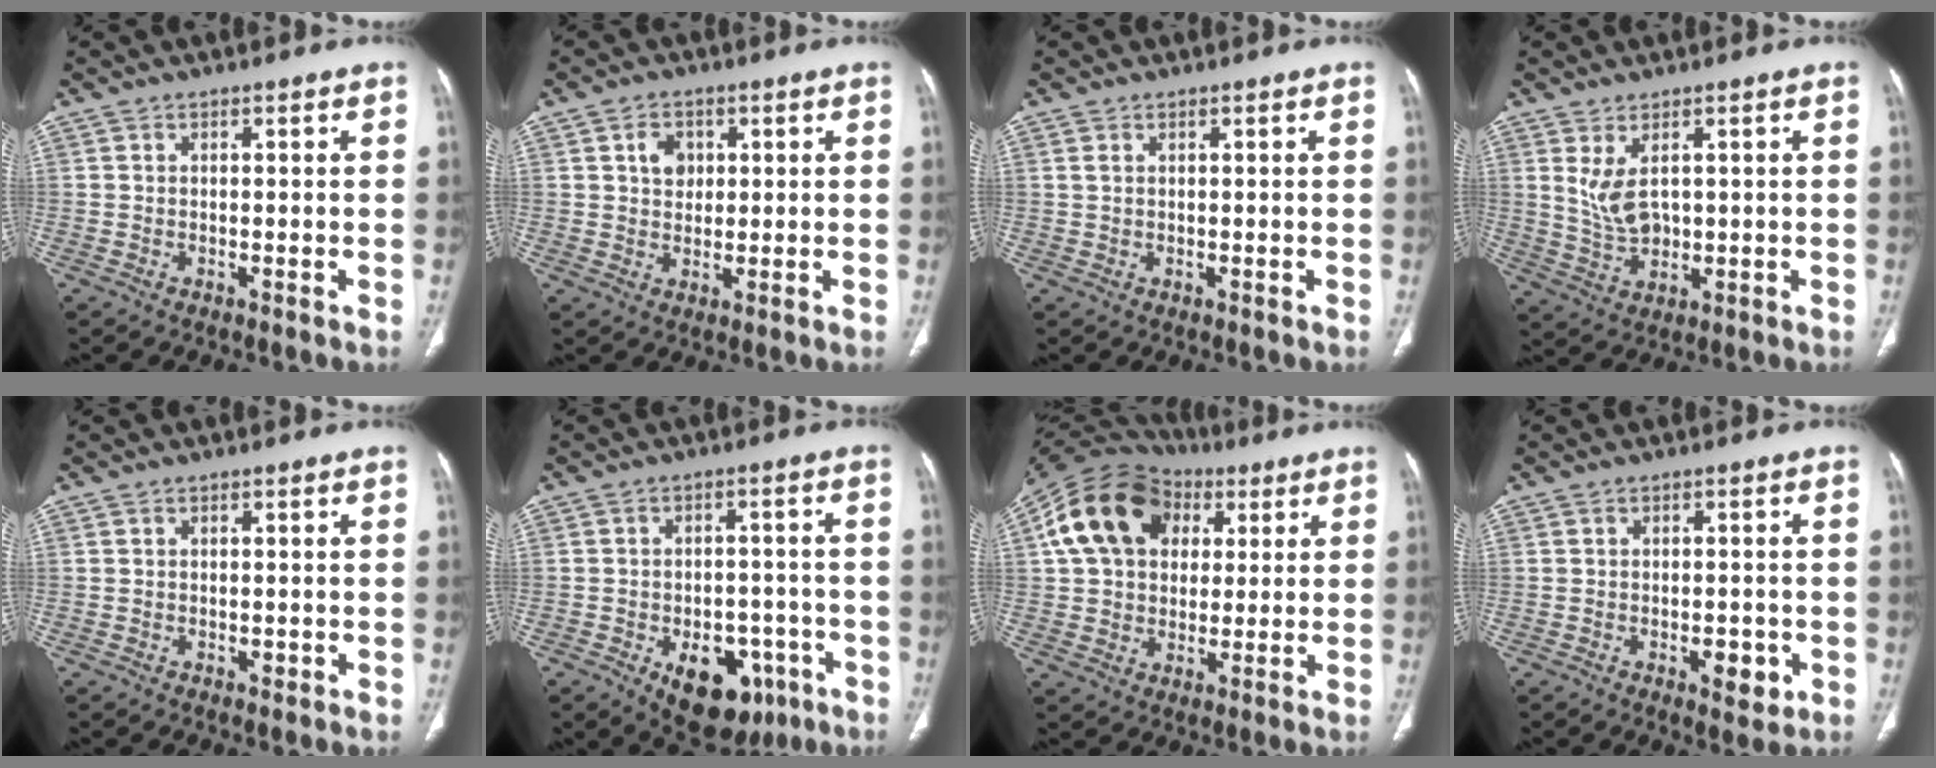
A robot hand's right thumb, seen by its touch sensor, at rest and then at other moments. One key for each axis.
{"total": 4.5, "fx": 1.4, "fy": 3.5, "fz": 2.5, "tx": -0.022, "ty": -0.005, "tz": 0.023}
{"total": 0.8, "fx": 0.5, "fy": 0.3, "fz": 0.6, "tx": -0.015, "ty": 0.008, "tz": 0.015}
{"total": 5.7, "fx": 1.7, "fy": 3.1, "fz": 4.5, "tx": -0.084, "ty": -0.013, "tz": 0.049}
{"total": 0.8, "fx": -0.2, "fy": 0.6, "fz": 0.5, "tx": -0.006, "ty": -0.001, "tz": -0.002}
{"total": 13.4, "fx": -6.1, "fy": 8.3, "fz": 8.6, "tx": -0.083, "ty": 0.029, "tz": -0.073}
{"total": 18.6, "fx": 5.4, "fy": 13.7, "fz": 11.4, "tx": -0.198, "ty": 0.018, "tz": 0.087}
{"total": 4.6, "fx": -1.5, "fy": 2.4, "fz": 3.6, "tx": -0.033, "ty": 0.001, "tz": -0.014}